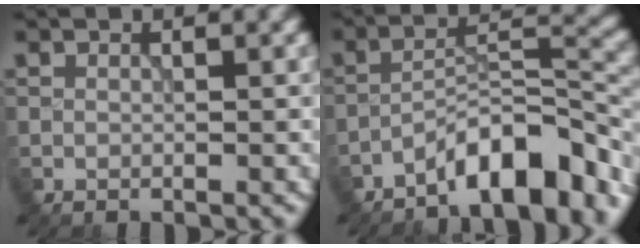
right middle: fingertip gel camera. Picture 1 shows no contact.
{"total": 8.4, "force": [-6.0, 2.3, 5.4], "torque": [-0.076, 0.013, -0.105]}